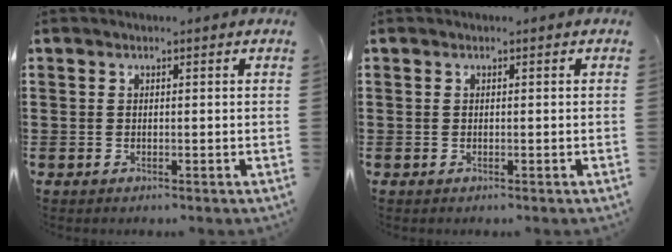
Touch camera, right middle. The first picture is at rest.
{"total": 0.0}